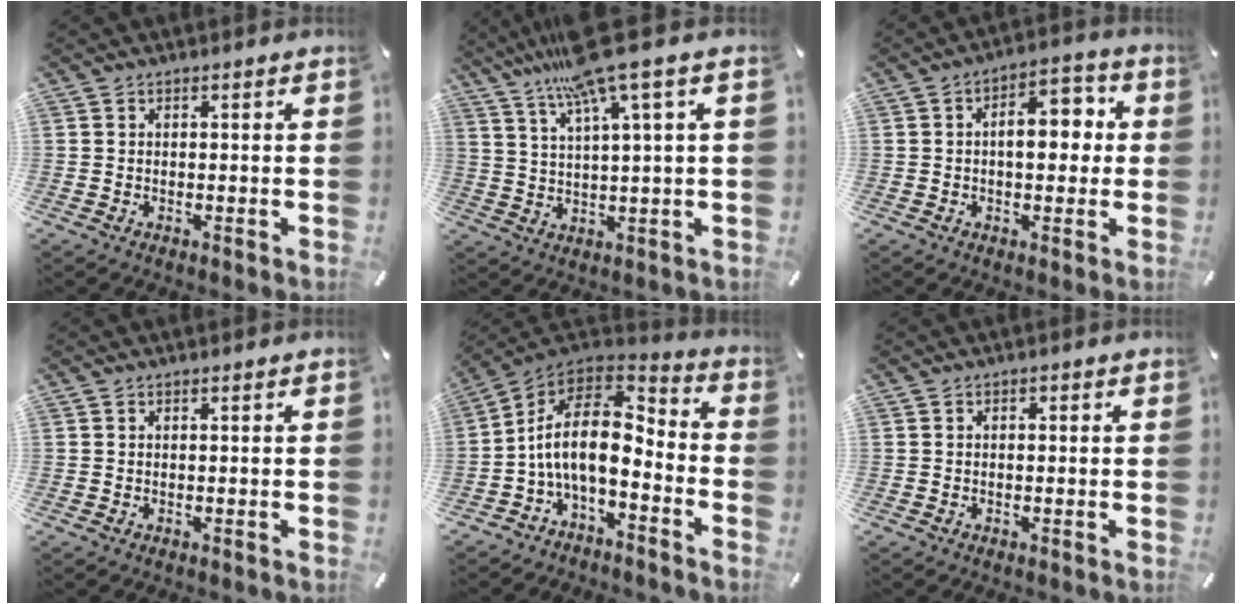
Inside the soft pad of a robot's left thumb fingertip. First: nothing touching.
{"total": 12.4, "force": [8.1, 0.9, 9.3], "torque": [-0.188, -0.033, 0.141]}
{"total": 9.2, "force": [0.4, 5.3, 7.5], "torque": [-0.085, -0.002, -0.003]}
{"total": 0.0}
{"total": 14.5, "force": [-1.3, 8.3, 11.8], "torque": [-0.258, -0.003, -0.025]}
{"total": 0.5, "force": [-0.1, 0.4, 0.3], "torque": [-0.007, 0.002, -0.003]}